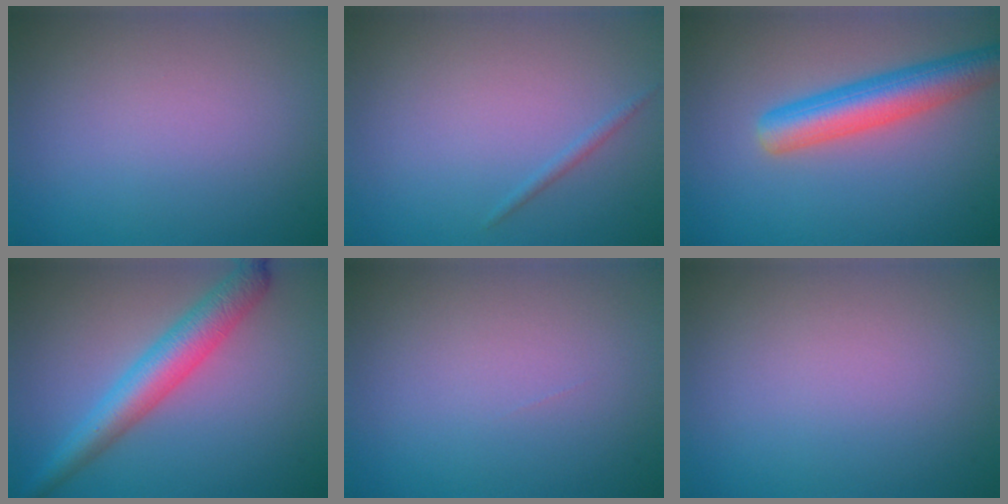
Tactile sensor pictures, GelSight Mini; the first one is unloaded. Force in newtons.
{"total": 0.7, "press": 0.7, "slide": 0.1}
{"total": 5.6, "press": 5.6, "slide": 0.2}
{"total": 5.0, "press": 5.0, "slide": 0.2}
{"total": 0.0}
{"total": 0.0}